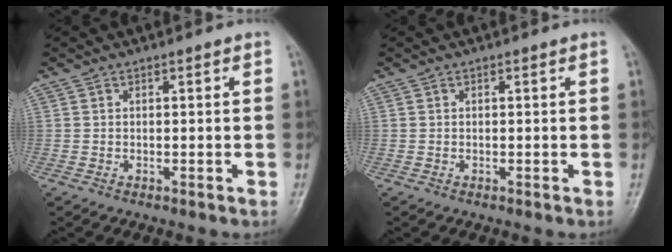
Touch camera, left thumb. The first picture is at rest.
{"total": 0.0}